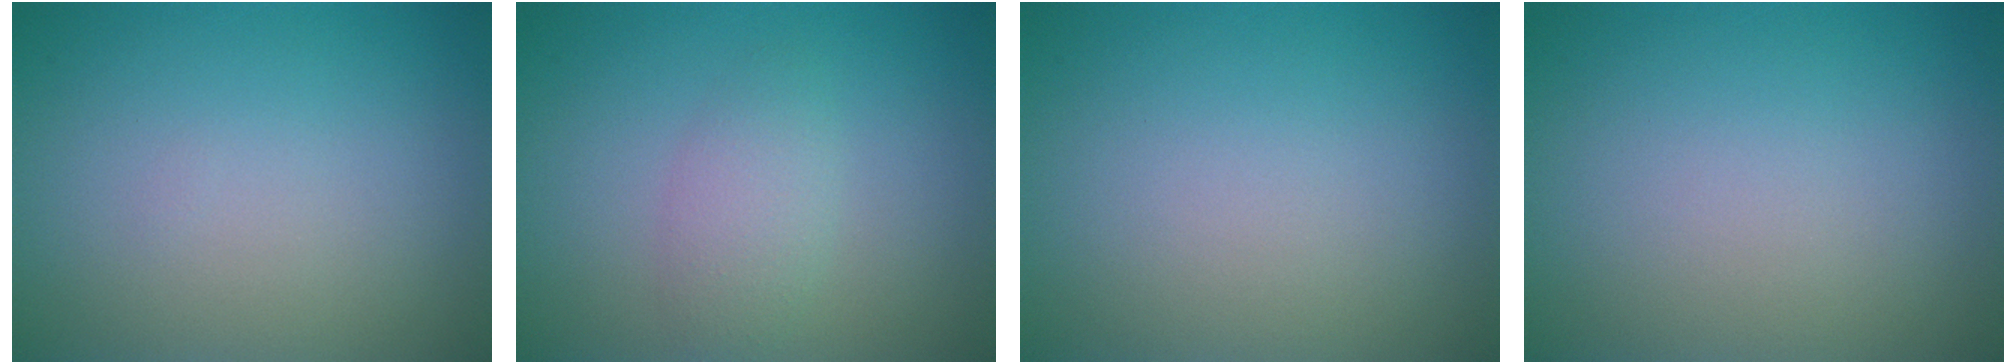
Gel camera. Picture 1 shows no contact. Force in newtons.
{"total": 2.2, "press": 2.2, "slide": 0.1}
{"total": 0.0}
{"total": 0.0}